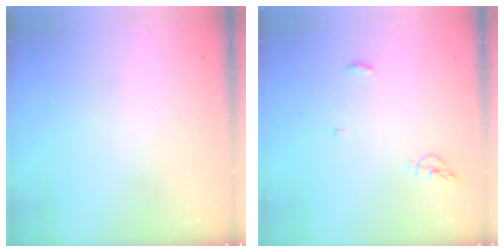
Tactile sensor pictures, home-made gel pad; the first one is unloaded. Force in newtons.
{"total": 4.1, "press": 3.9, "slide": 1.3}